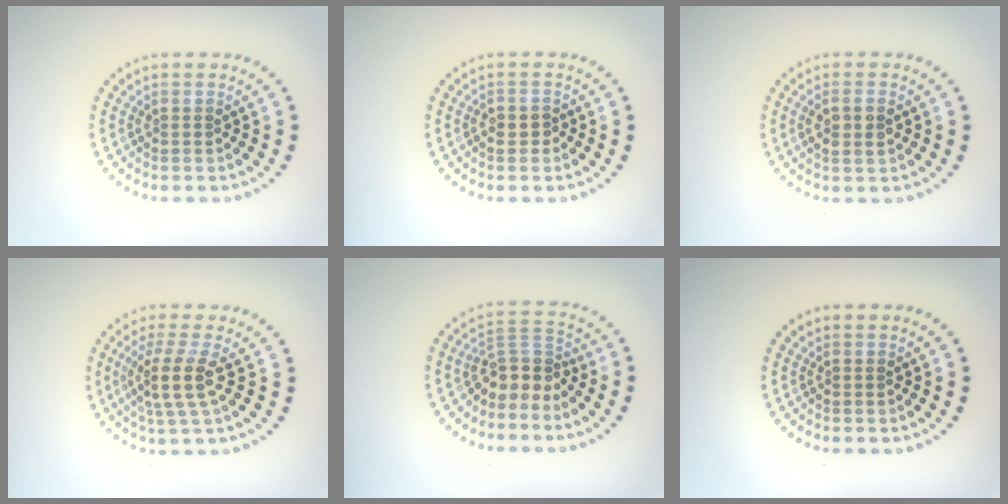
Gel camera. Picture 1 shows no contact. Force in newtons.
{"total": 1.0, "press": 0.9, "slide": 0.4}
{"total": 2.3, "press": 2.2, "slide": 0.8}
{"total": 3.5, "press": 2.7, "slide": 2.2}
{"total": 3.4, "press": 2.5, "slide": 2.4}
{"total": 0.0}